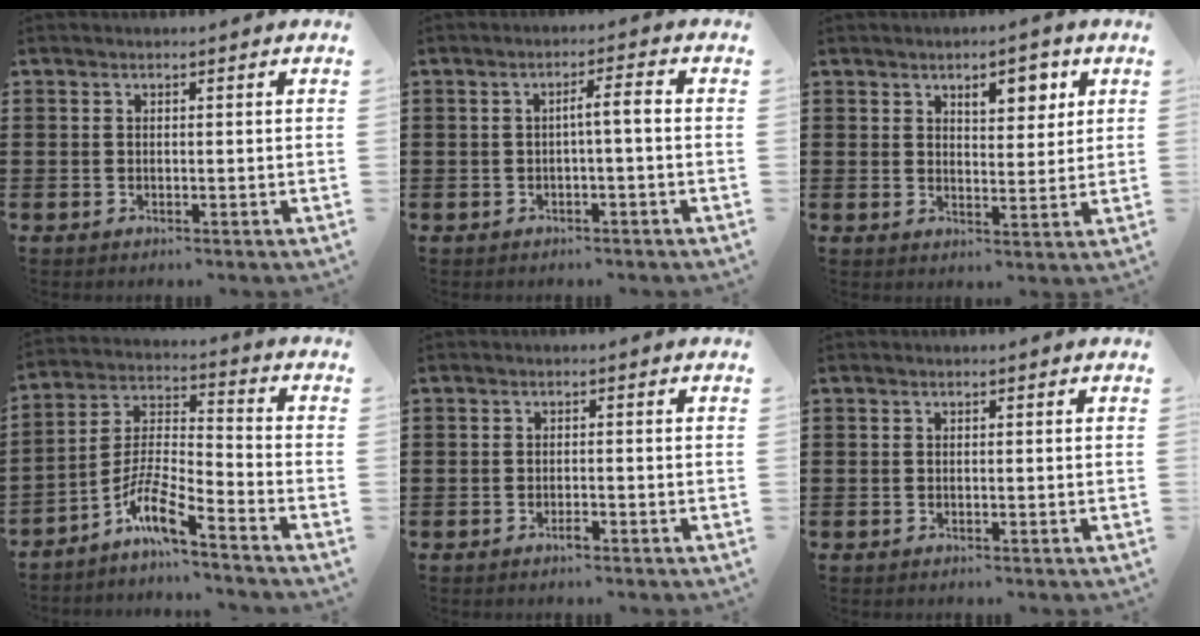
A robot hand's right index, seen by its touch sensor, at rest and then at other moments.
{"total": 2.7, "force": [-0.6, 0.0, 2.7], "torque": [-0.048, 0.000, -0.014]}
{"total": 5.0, "force": [2.7, 2.2, 3.6], "torque": [-0.045, -0.004, 0.040]}
{"total": 8.2, "force": [-6.2, 1.1, 5.3], "torque": [-0.122, -0.011, -0.123]}
{"total": 1.3, "force": [-0.9, 0.4, 0.9], "torque": [-0.020, -0.003, -0.016]}
{"total": 0.0}